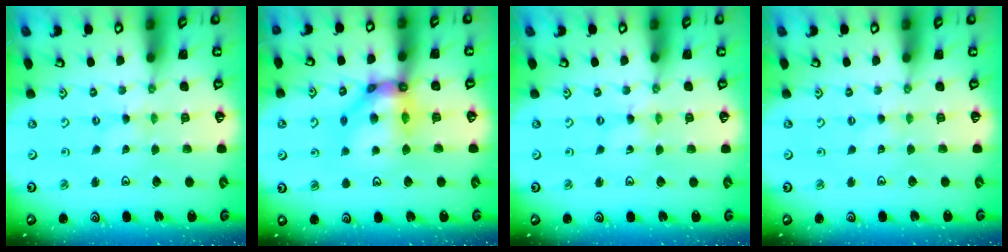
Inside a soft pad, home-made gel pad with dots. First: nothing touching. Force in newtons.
{"total": 12.4, "press": 12.4, "slide": 1.3}
{"total": 0.0}
{"total": 0.0}